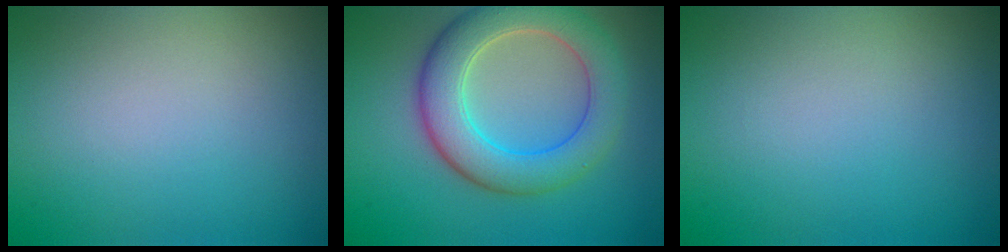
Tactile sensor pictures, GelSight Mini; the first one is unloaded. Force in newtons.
{"total": 6.8, "press": 6.8, "slide": 0.3}
{"total": 0.0}